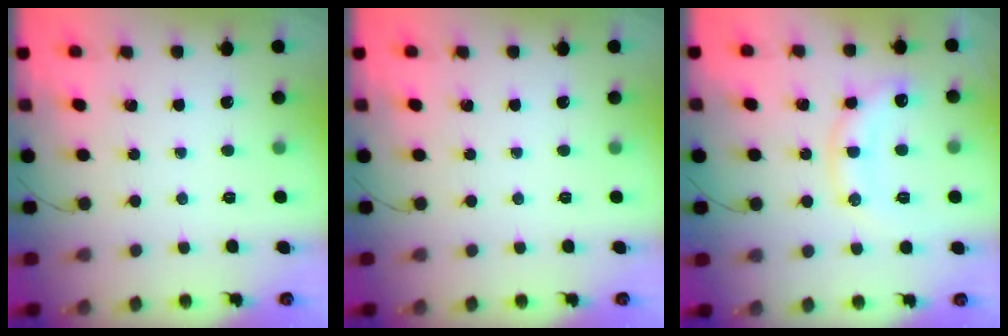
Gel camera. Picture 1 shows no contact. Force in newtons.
{"total": 0.0}
{"total": 14.7, "press": 14.7, "slide": 0.6}